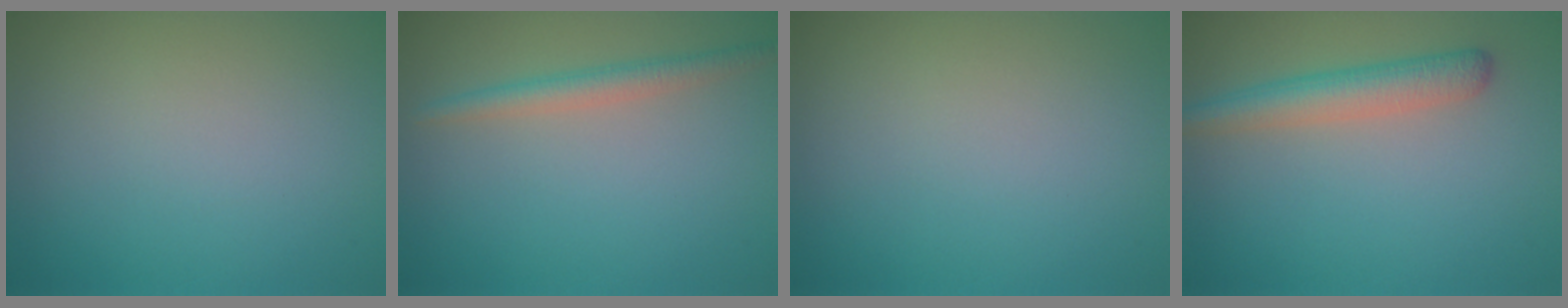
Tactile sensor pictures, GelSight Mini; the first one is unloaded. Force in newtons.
{"total": 2.3, "press": 2.3, "slide": 0.1}
{"total": 0.0}
{"total": 3.6, "press": 3.6, "slide": 0.1}